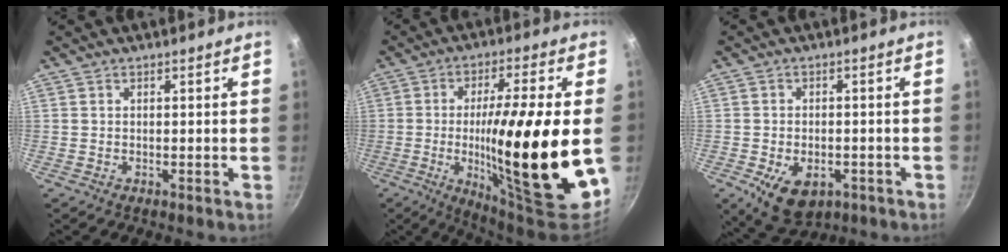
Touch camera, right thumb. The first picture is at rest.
{"total": 26.0, "force": [-2.1, 5.2, 25.4], "torque": [-0.393, -0.005, -0.025]}
{"total": 9.2, "force": [-3.5, 5.7, 6.3], "torque": [-0.085, 0.004, -0.040]}